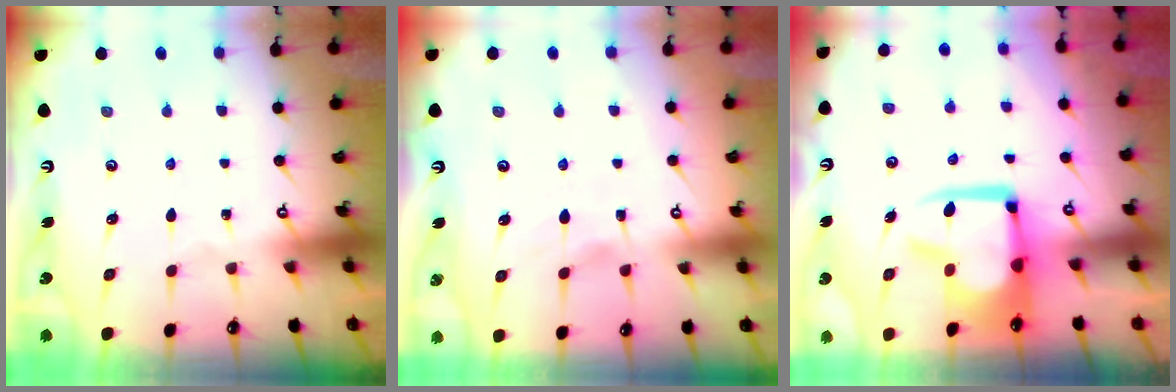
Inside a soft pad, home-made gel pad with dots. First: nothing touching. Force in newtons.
{"total": 1.2, "press": 0.8, "slide": 0.9}
{"total": 10.6, "press": 10.5, "slide": 1.2}